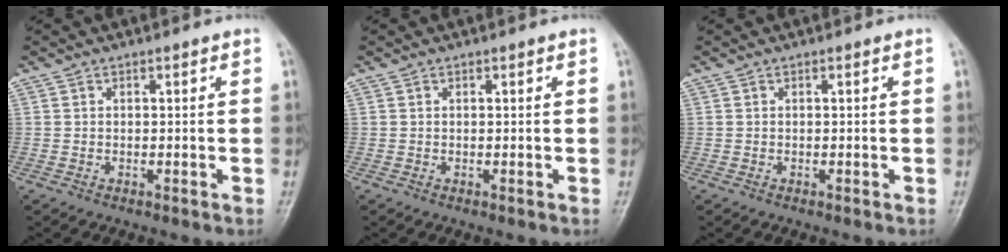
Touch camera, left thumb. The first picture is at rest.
{"total": 0.0}
{"total": 0.0}